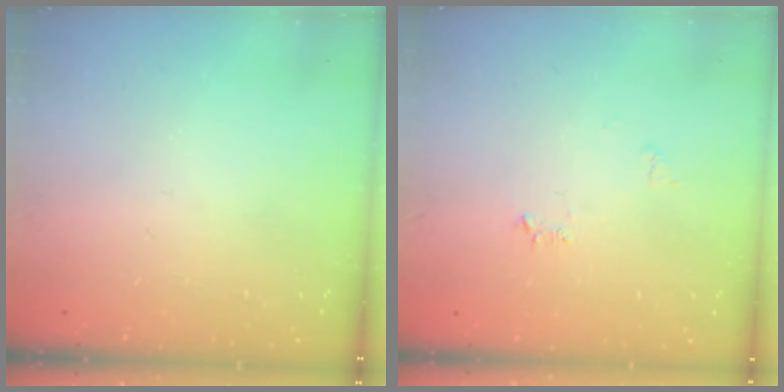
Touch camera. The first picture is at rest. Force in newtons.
{"total": 4.9, "press": 4.9, "slide": 0.5}